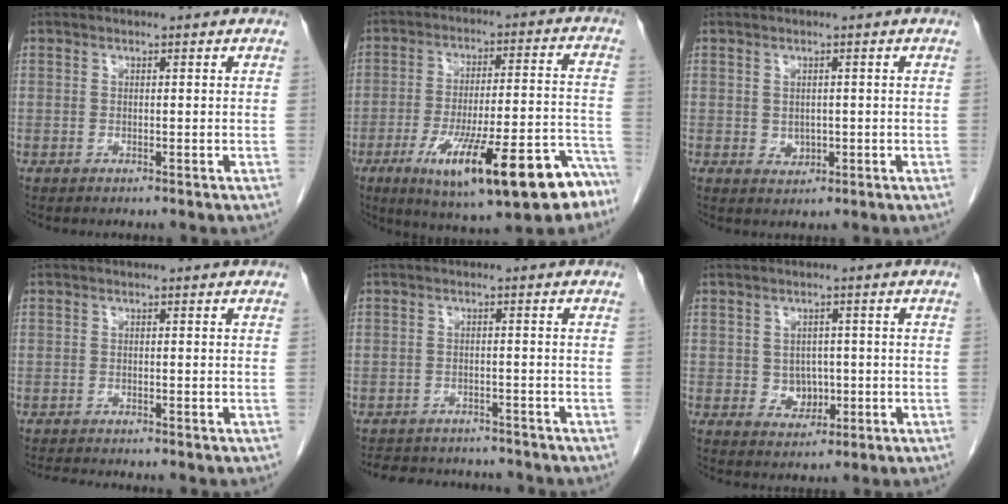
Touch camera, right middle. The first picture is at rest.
{"total": 19.9, "force": [-11.5, 3.9, 15.7], "torque": [-0.195, 0.007, -0.164]}
{"total": 1.7, "force": [0.0, 1.4, 1.0], "torque": [-0.017, -0.001, 0.007]}
{"total": 2.0, "force": [-1.9, -0.2, 0.5], "torque": [-0.011, -0.009, -0.034]}
{"total": 9.8, "force": [-9.0, 3.1, 2.3], "torque": [-0.038, 0.011, -0.115]}
{"total": 3.4, "force": [-0.2, 2.9, 1.8], "torque": [-0.020, 0.003, 0.006]}